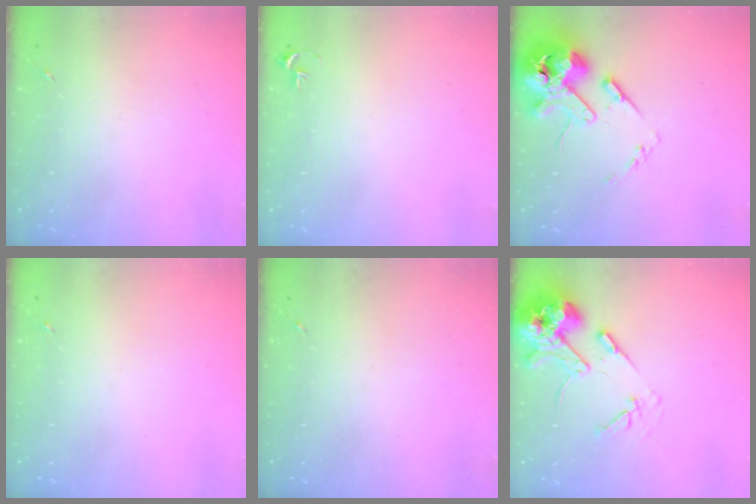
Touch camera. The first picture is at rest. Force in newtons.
{"total": 2.7, "press": 2.7, "slide": 0.3}
{"total": 15.9, "press": 15.7, "slide": 2.5}
{"total": 0.0}
{"total": 0.0}
{"total": 14.9, "press": 14.7, "slide": 2.3}